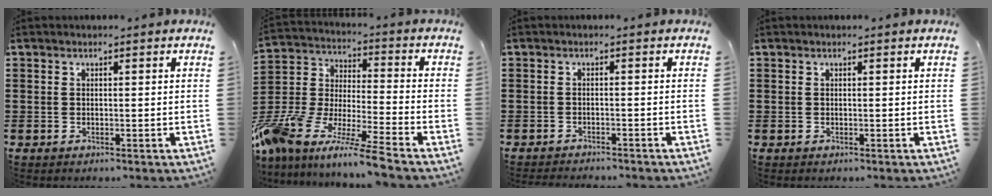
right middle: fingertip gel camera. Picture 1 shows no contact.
{"total": 10.6, "force": [-9.8, -0.1, 4.2], "torque": [-0.100, 0.000, -0.205]}
{"total": 1.4, "force": [-1.3, -0.1, 0.0], "torque": [-0.004, 0.000, -0.028]}
{"total": 0.0}